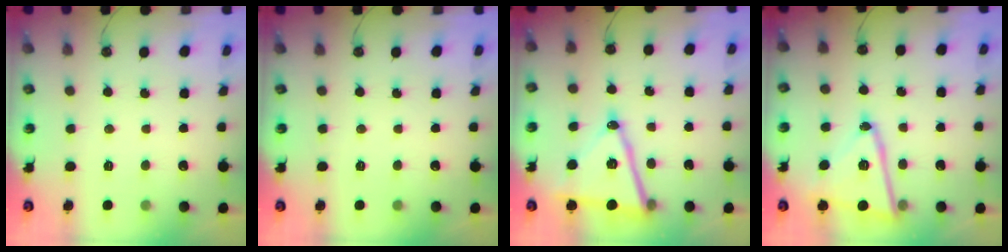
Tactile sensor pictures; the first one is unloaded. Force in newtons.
{"total": 0.0}
{"total": 15.6, "press": 15.2, "slide": 3.8}
{"total": 14.9, "press": 14.8, "slide": 1.8}